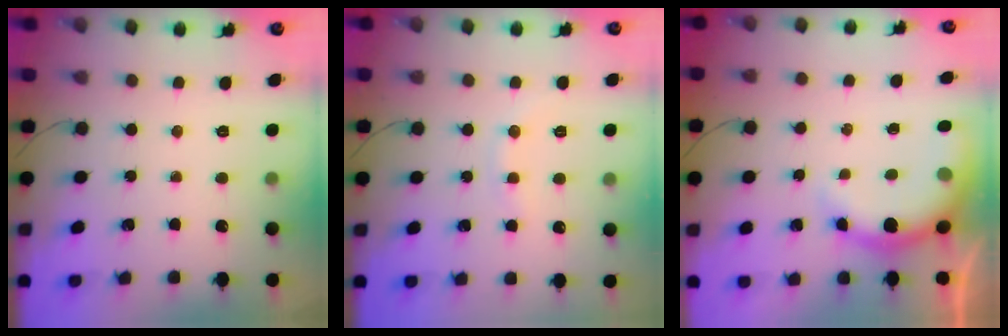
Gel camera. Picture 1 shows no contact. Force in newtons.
{"total": 5.5, "press": 5.4, "slide": 1.3}
{"total": 7.3, "press": 7.2, "slide": 1.2}